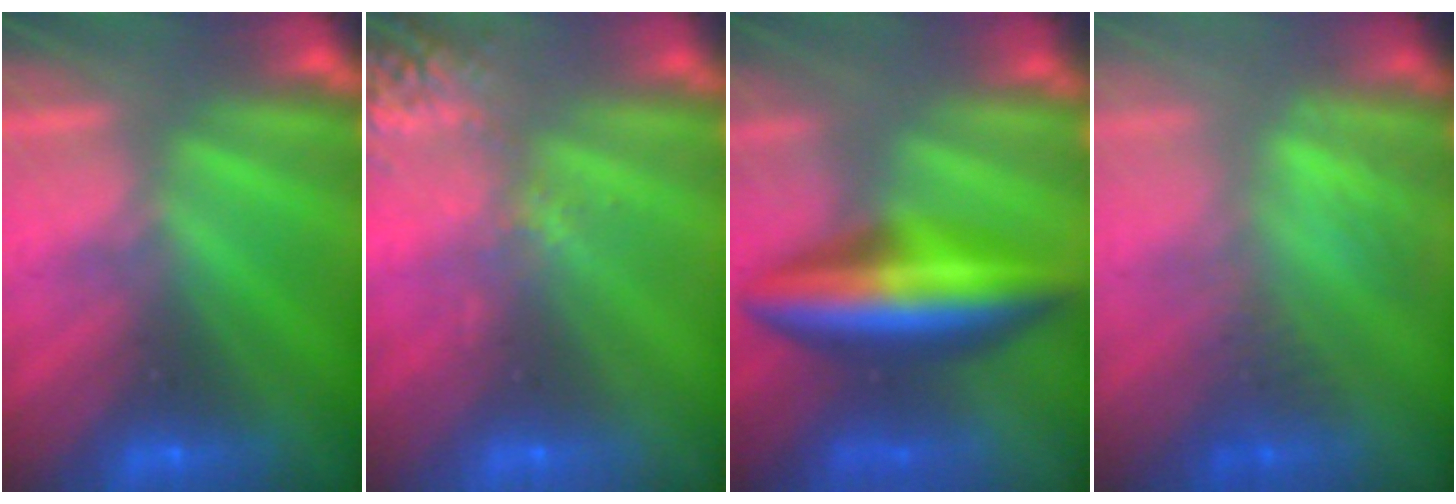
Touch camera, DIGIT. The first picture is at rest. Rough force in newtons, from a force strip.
{"total": 2.6}
{"total": 9.4}
{"total": 2.9}